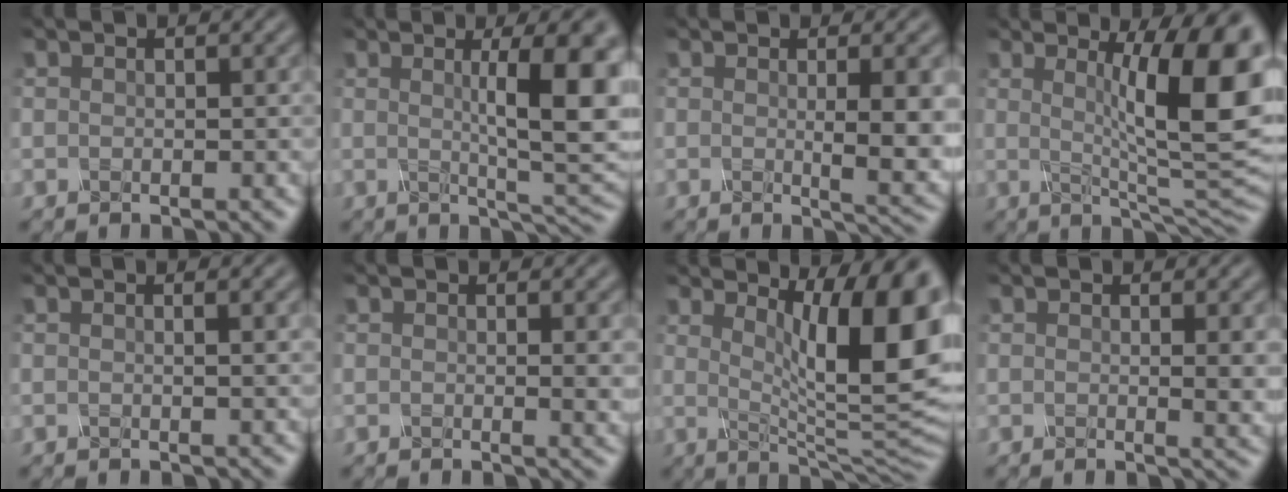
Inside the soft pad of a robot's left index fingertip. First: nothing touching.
{"total": 9.7, "force": [1.6, 2.2, 9.3], "torque": [-0.111, 0.004, 0.024]}
{"total": 5.3, "force": [0.1, 1.1, 5.2], "torque": [-0.069, -0.006, 0.005]}
{"total": 12.4, "force": [2.4, 2.6, 11.9], "torque": [-0.143, -0.011, 0.037]}
{"total": 1.5, "force": [0.3, 0.6, 1.4], "torque": [-0.015, 0.002, -0.004]}
{"total": 1.9, "force": [0.2, 0.5, 1.8], "torque": [-0.018, -0.003, -0.001]}
{"total": 13.1, "force": [4.1, 3.4, 12.0], "torque": [-0.141, -0.016, 0.069]}
{"total": 2.5, "force": [0.4, 0.7, 2.4], "torque": [-0.025, -0.004, 0.004]}